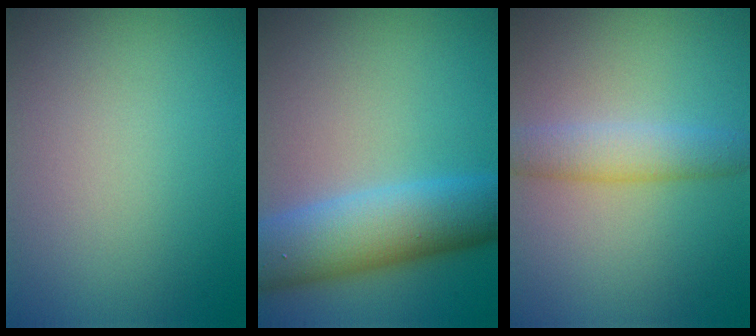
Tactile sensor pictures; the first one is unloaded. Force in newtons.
{"total": 8.2, "press": 8.2, "slide": 0.3}
{"total": 4.2, "press": 4.2, "slide": 0.0}